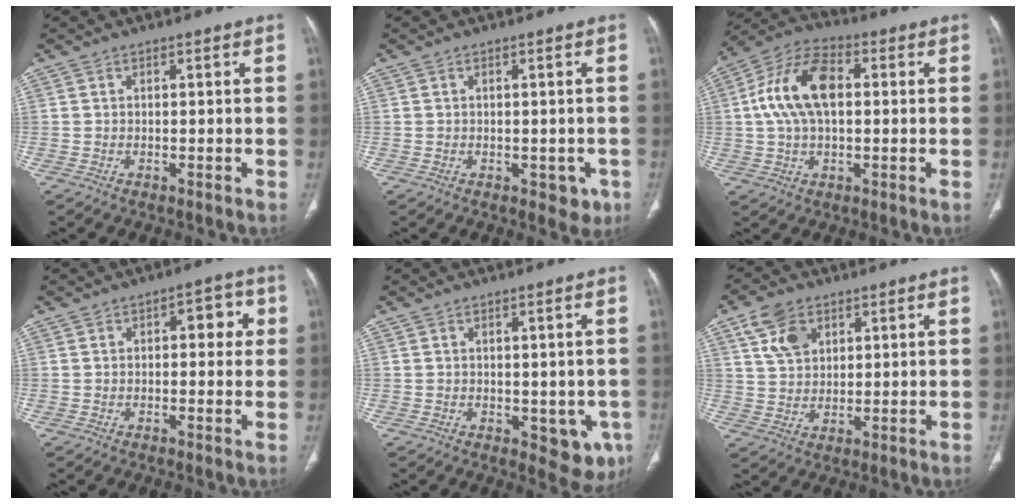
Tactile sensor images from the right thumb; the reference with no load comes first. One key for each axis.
{"total": 3.2, "fx": -0.9, "fy": 2.3, "fz": 2.1, "tx": -0.002, "ty": 0.001, "tz": -0.005}
{"total": 13.9, "fx": 1.7, "fy": 8.0, "fz": 11.2, "tx": -0.215, "ty": 0.029, "tz": 0.024}
{"total": 5.0, "fx": 1.0, "fy": 2.8, "fz": 4.1, "tx": -0.024, "ty": 0.009, "tz": 0.005}
{"total": 6.2, "fx": -1.2, "fy": 3.7, "fz": 4.8, "tx": -0.027, "ty": -0.009, "tz": -0.004}
{"total": 7.8, "fx": 3.7, "fy": 5.3, "fz": 4.4, "tx": -0.062, "ty": -0.012, "tz": 0.075}